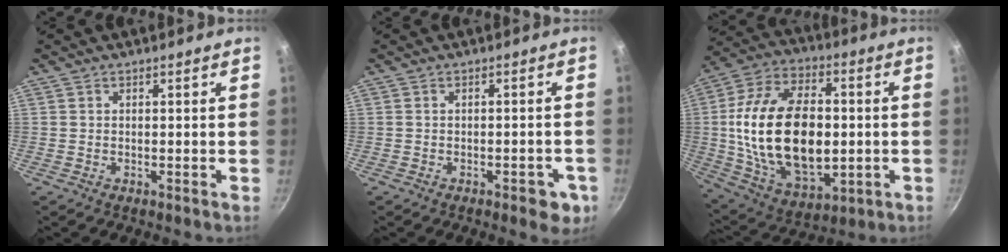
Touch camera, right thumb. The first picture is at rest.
{"total": 4.9, "force": [-2.2, 2.3, 3.8], "torque": [-0.031, 0.014, -0.021]}
{"total": 26.8, "force": [-0.3, 16.5, 21.1], "torque": [-0.362, 0.013, 0.006]}